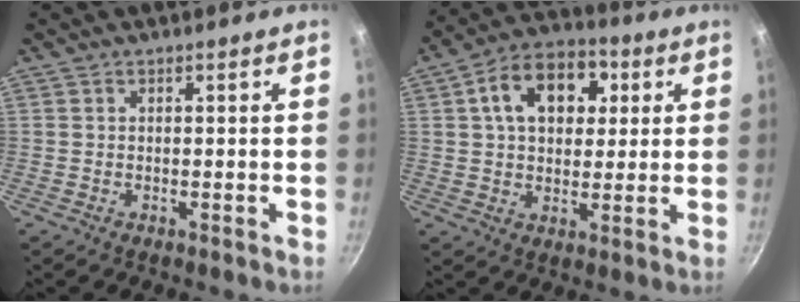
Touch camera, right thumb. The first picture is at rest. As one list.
[{"total": 14.3, "force": [4.1, 9.7, 9.6], "torque": [-0.119, 0.010, 0.053]}]